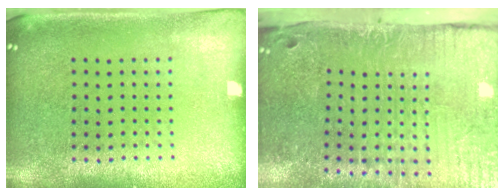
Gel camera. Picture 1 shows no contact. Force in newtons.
{"total": 5.2, "press": 4.2, "slide": 3.0}